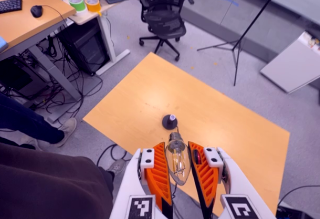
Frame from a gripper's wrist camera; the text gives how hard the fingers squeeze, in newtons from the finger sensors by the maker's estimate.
{"total": 11.1, "left": 11.1, "right": 11.1}